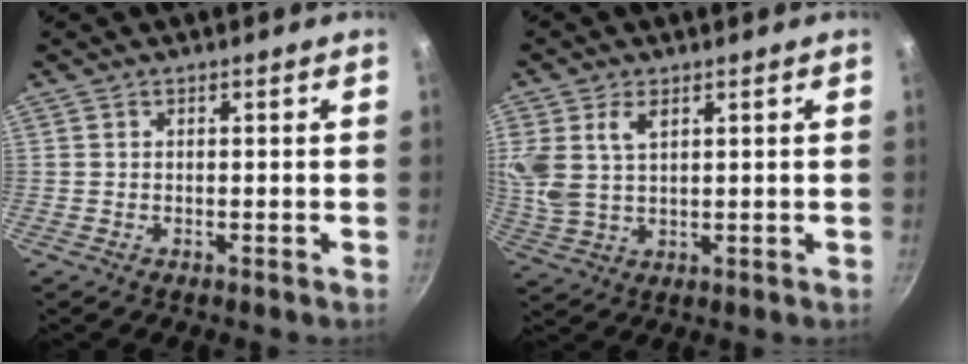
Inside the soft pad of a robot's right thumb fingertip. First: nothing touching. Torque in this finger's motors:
{"motor_torque": [-0.05, 0.34, 0.19, 0.10, 0.19]}